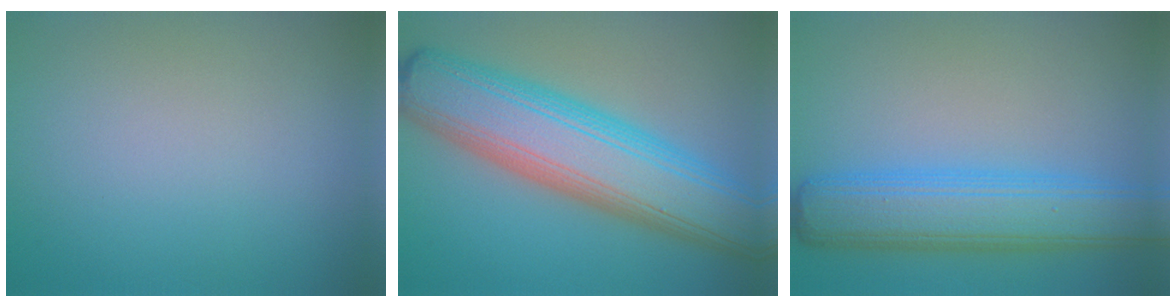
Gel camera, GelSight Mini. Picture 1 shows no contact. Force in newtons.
{"total": 11.8, "press": 11.8, "slide": 0.4}
{"total": 7.5, "press": 7.5, "slide": 0.1}